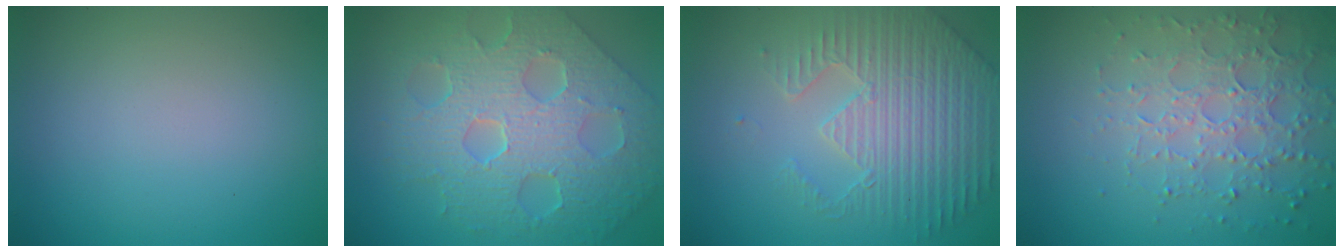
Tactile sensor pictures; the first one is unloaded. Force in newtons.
{"total": 9.7, "press": 6.8, "slide": 6.9}
{"total": 5.6, "press": 4.9, "slide": 2.8}
{"total": 4.3, "press": 4.2, "slide": 1.1}